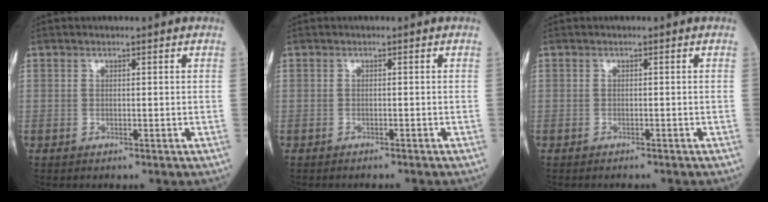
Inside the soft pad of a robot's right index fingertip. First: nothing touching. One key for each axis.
{"total": 1.8, "fx": -1.7, "fy": -0.1, "fz": 0.4, "tx": -0.004, "ty": -0.002, "tz": -0.022}
{"total": 1.4, "fx": -1.4, "fy": -0.1, "fz": 0.4, "tx": -0.003, "ty": -0.001, "tz": -0.018}